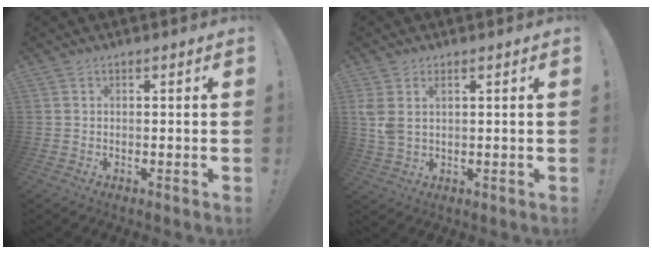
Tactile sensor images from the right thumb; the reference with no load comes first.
{"total": 4.3, "force": [2.0, 2.2, 3.1], "torque": [-0.060, -0.009, 0.035]}